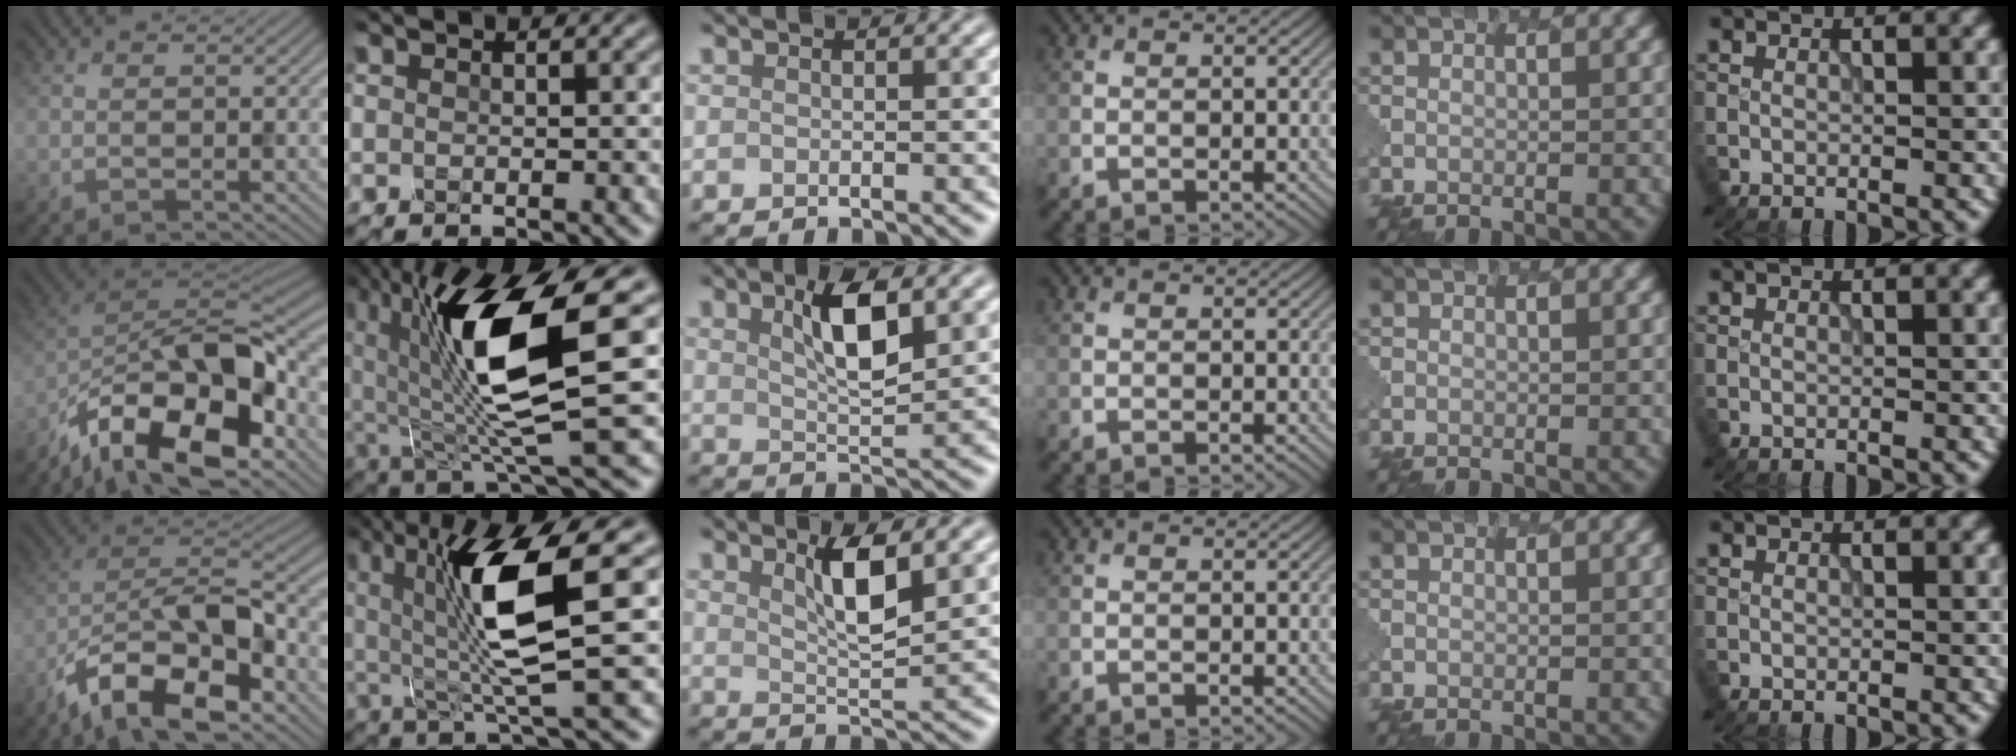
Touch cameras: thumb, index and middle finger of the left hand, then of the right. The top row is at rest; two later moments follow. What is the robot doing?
{"motion": "twist", "object": "rubiks cube"}